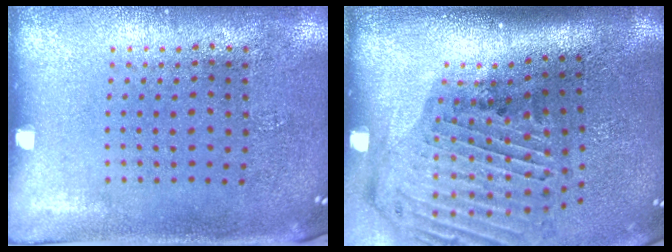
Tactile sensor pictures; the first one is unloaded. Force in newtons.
{"total": 3.0, "press": 2.1, "slide": 2.0}